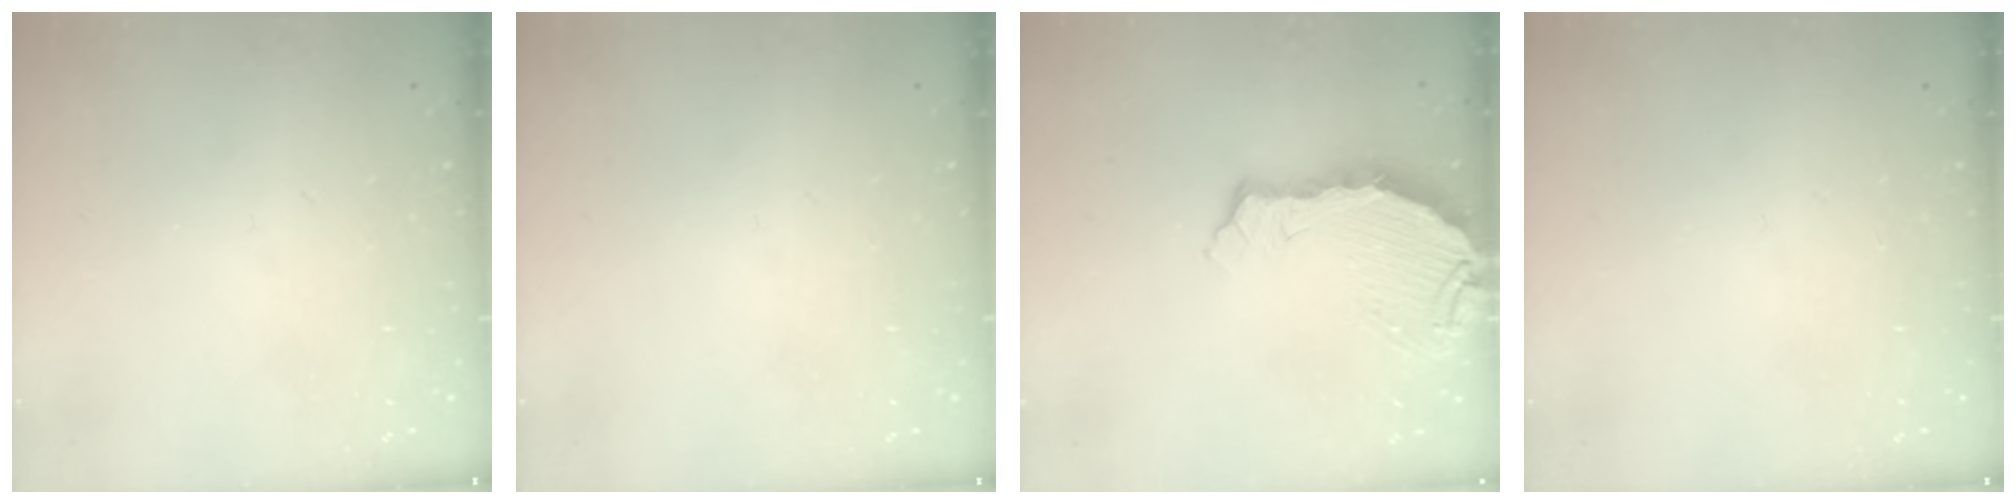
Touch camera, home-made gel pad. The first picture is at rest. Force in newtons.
{"total": 0.0}
{"total": 8.0, "press": 7.0, "slide": 3.8}
{"total": 0.0}